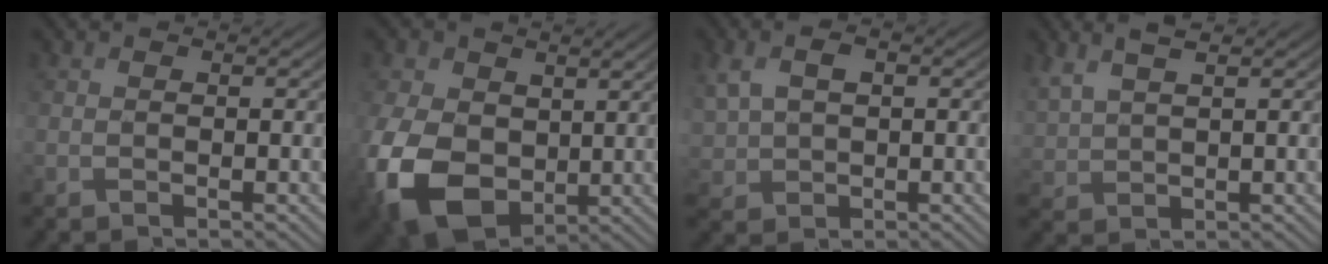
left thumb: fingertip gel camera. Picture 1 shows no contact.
{"total": 13.8, "force": [-1.3, 9.9, 9.6], "torque": [-0.266, -0.027, -0.026]}
{"total": 5.3, "force": [1.4, 3.6, 3.6], "torque": [-0.088, 0.002, 0.029]}
{"total": 4.5, "force": [3.1, 1.5, 3.0], "torque": [-0.082, 0.008, 0.068]}